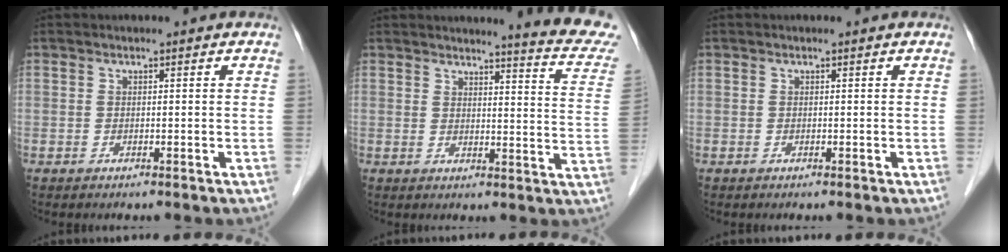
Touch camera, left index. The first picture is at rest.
{"total": 11.0, "force": [10.3, -0.3, 4.0], "torque": [-0.033, -0.066, 0.094]}
{"total": 0.0}